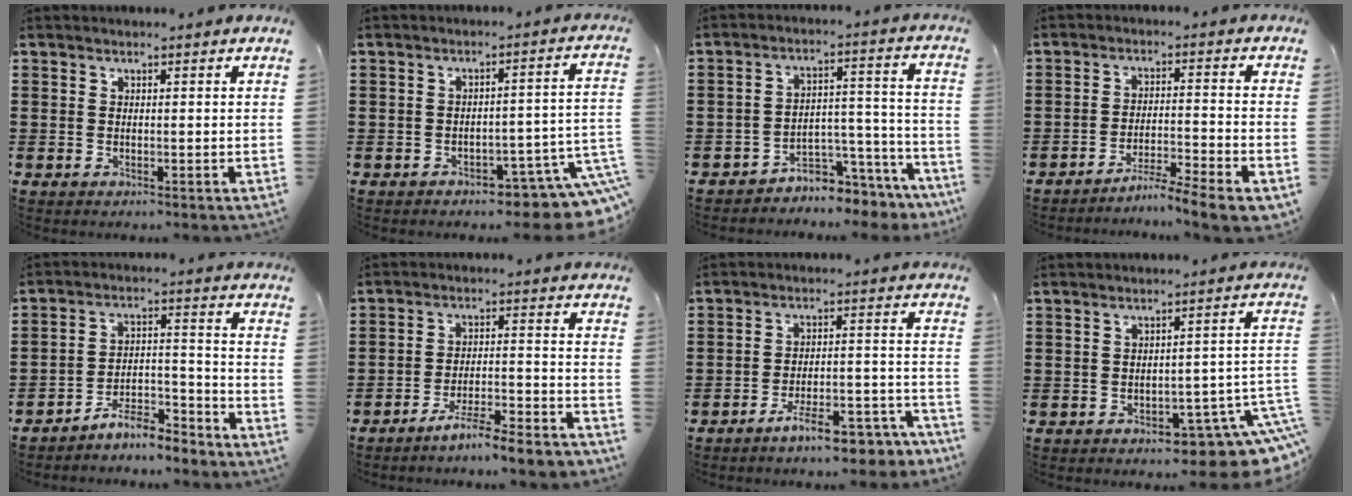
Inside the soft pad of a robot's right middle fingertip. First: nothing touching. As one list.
[{"total": 5.0, "force": [-4.3, 1.0, 2.4], "torque": [-0.030, -0.010, -0.082]}, {"total": 4.4, "force": [-4.2, 1.2, 0.7], "torque": [-0.020, 0.006, -0.084]}, {"total": 5.2, "force": [-4.8, -0.7, 1.9], "torque": [-0.033, -0.014, -0.093]}, {"total": 6.6, "force": [-6.4, 0.7, 1.5], "torque": [-0.030, 0.011, -0.125]}, {"total": 5.8, "force": [-5.4, -0.5, 2.1], "torque": [-0.041, -0.010, -0.103]}, {"total": 8.3, "force": [-7.2, 0.9, 4.1], "torque": [-0.062, 0.011, -0.131]}, {"total": 5.8, "force": [-4.3, 1.7, 3.5], "torque": [-0.040, -0.013, -0.080]}]